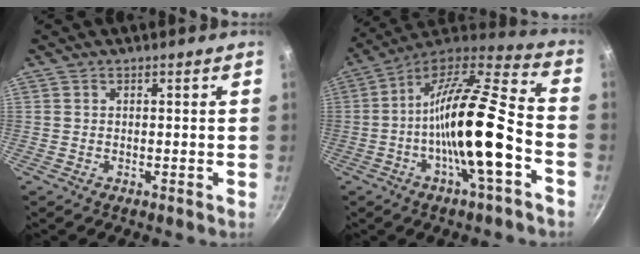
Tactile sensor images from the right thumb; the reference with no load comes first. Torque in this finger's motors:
{"motor_torque": [1.48, 3.32, 2.20, -0.57, 0.65]}